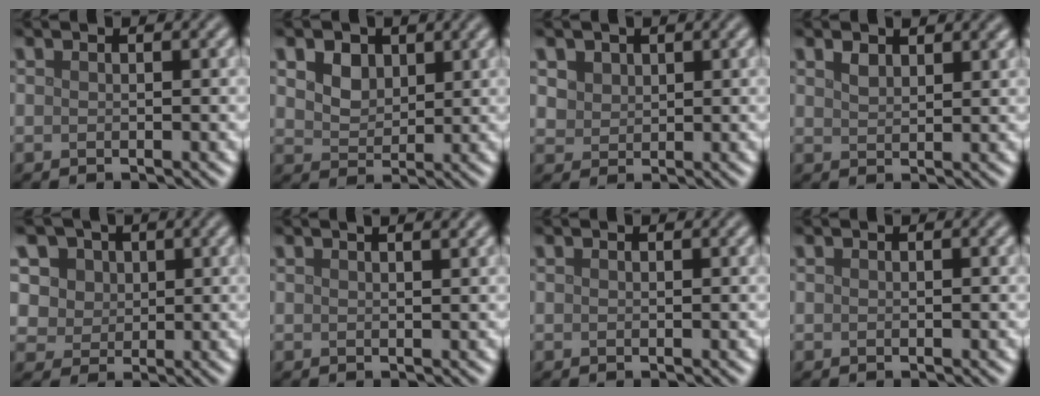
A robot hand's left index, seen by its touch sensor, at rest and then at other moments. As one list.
[{"total": 4.3, "force": [2.2, 2.9, 2.2], "torque": [-0.062, 0.007, 0.037]}, {"total": 2.5, "force": [1.4, 1.9, 0.9], "torque": [-0.027, 0.000, 0.032]}, {"total": 1.8, "force": [1.4, 0.8, 0.8], "torque": [-0.018, 0.003, 0.029]}, {"total": 7.7, "force": [3.8, 5.7, 3.4], "torque": [-0.062, 0.010, 0.042]}, {"total": 2.3, "force": [1.5, 0.9, 1.5], "torque": [-0.002, 0.008, 0.001]}, {"total": 0.0}, {"total": 0.0}]